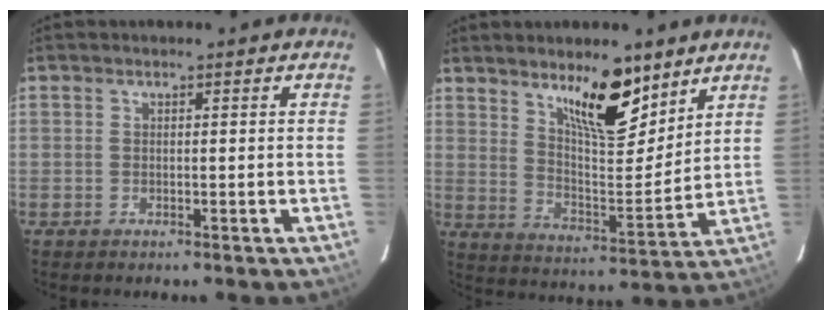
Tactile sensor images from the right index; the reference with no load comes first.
{"total": 12.1, "force": [8.0, 3.3, 8.5], "torque": [-0.135, -0.010, 0.143]}